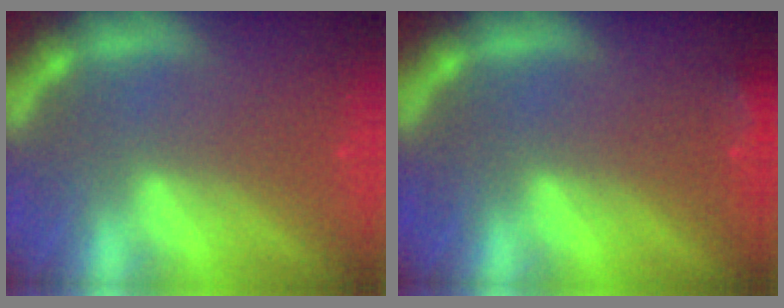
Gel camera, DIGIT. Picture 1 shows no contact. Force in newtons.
{"total": 1.4}